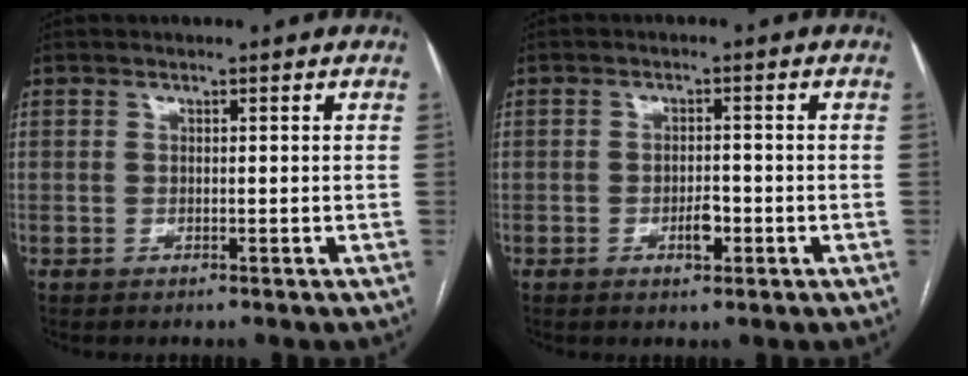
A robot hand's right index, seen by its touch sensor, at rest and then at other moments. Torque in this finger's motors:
{"motor_torque": [0.40, -0.16, 0.32, 0.05]}